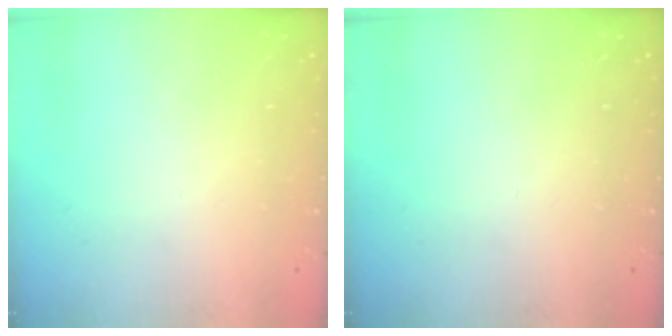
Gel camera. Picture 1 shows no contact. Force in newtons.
{"total": 0.0}